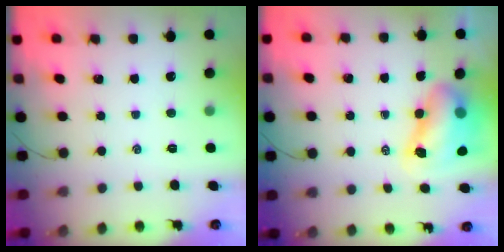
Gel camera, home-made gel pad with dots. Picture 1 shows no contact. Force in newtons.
{"total": 9.9, "press": 9.5, "slide": 2.7}